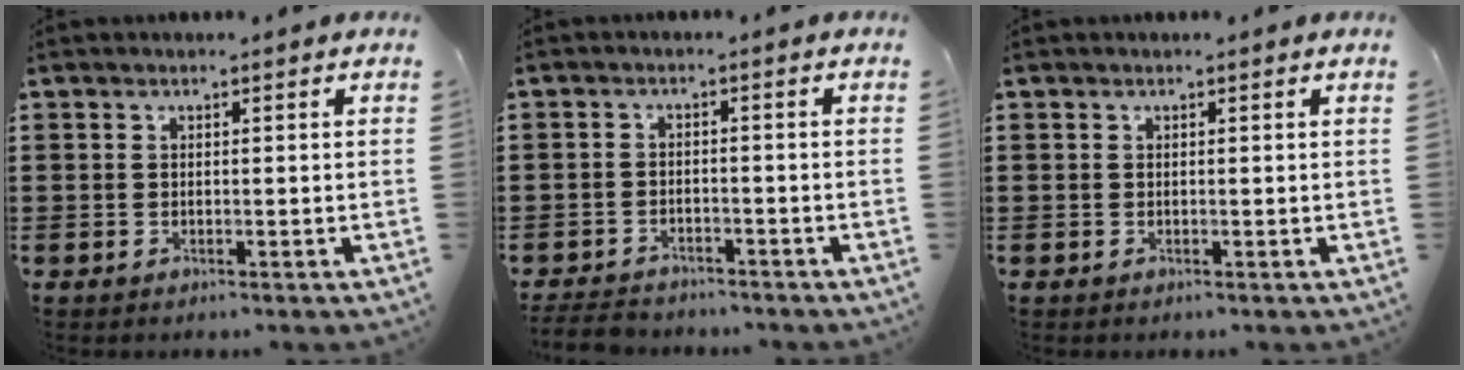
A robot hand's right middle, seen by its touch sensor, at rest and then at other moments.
{"total": 3.5, "force": [-3.4, 0.8, 0.3], "torque": [-0.015, 0.000, -0.074]}
{"total": 0.0}